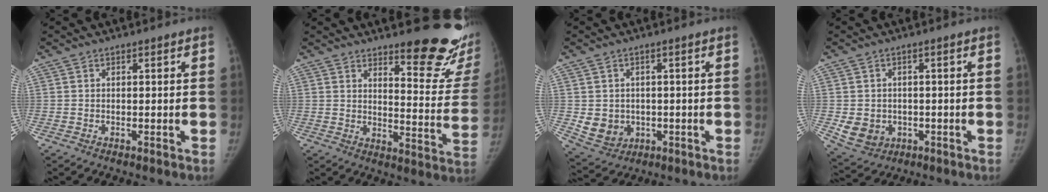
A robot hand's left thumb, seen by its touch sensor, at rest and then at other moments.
{"total": 17.2, "force": [13.2, 4.4, 10.1], "torque": [-0.088, -0.124, 0.162]}
{"total": 6.8, "force": [-0.9, 6.1, 3.1], "torque": [-0.033, 0.006, 0.003]}
{"total": 6.5, "force": [-1.5, 5.7, 2.9], "torque": [-0.038, 0.008, -0.008]}